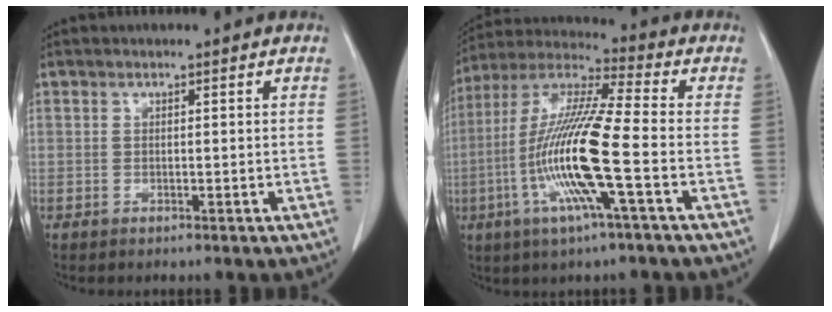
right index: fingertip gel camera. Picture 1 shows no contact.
{"total": 16.6, "force": [-4.4, 0.7, 16.0], "torque": [-0.330, -0.010, -0.092]}